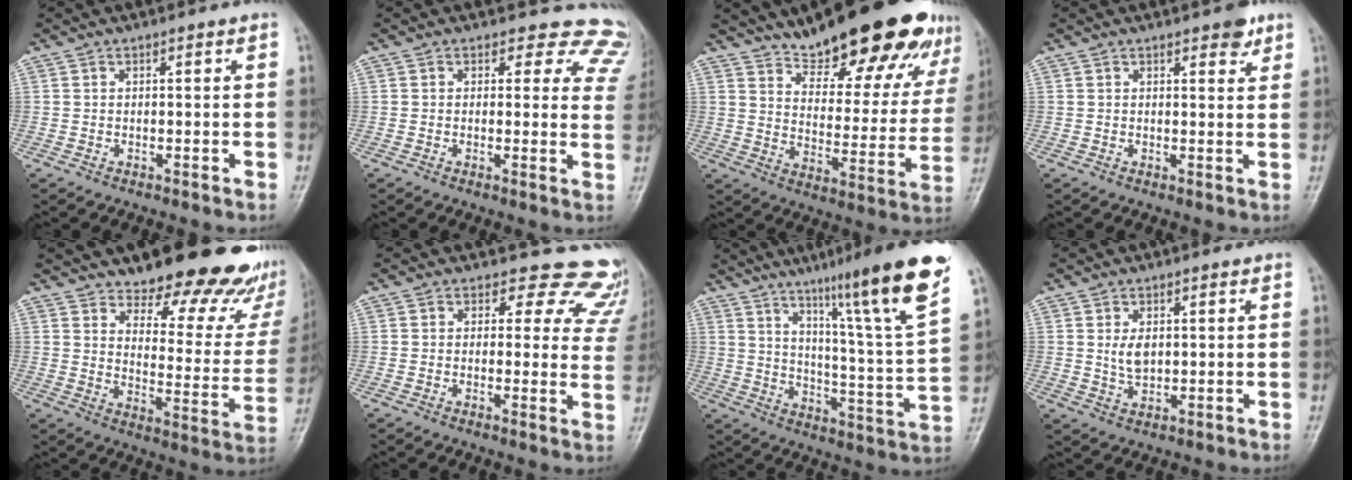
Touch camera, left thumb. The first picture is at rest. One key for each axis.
{"total": 11.1, "fx": 9.6, "fy": 5.3, "fz": 1.5, "tx": 0.041, "ty": -0.055, "tz": 0.066}
{"total": 25.8, "fx": 19.2, "fy": 8.4, "fz": 15.0, "tx": -0.173, "ty": -0.088, "tz": 0.270}
{"total": 3.0, "fx": 2.0, "fy": 1.2, "fz": 1.8, "tx": -0.008, "ty": -0.010, "tz": 0.026}
{"total": 25.4, "fx": 18.7, "fy": 9.8, "fz": 14.1, "tx": -0.135, "ty": -0.110, "tz": 0.239}
{"total": 13.4, "fx": 11.7, "fy": 6.3, "fz": 2.0, "tx": 0.036, "ty": -0.082, "tz": 0.094}
{"total": 21.4, "fx": 13.6, "fy": 0.8, "fz": 16.6, "tx": -0.215, "ty": -0.055, "tz": 0.203}
{"total": 3.5, "fx": 0.8, "fy": 2.2, "fz": 2.6, "tx": -0.037, "ty": -0.011, "tz": 0.023}